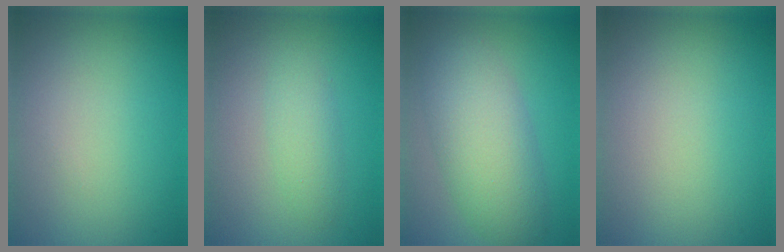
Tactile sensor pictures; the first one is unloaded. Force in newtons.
{"total": 1.9, "press": 1.9, "slide": 0.1}
{"total": 6.5, "press": 6.5, "slide": 0.1}
{"total": 0.0}